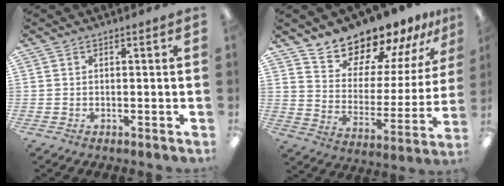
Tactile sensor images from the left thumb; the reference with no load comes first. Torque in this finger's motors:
{"motor_torque": [1.18, 1.18, 1.46, -1.31, 0.22]}